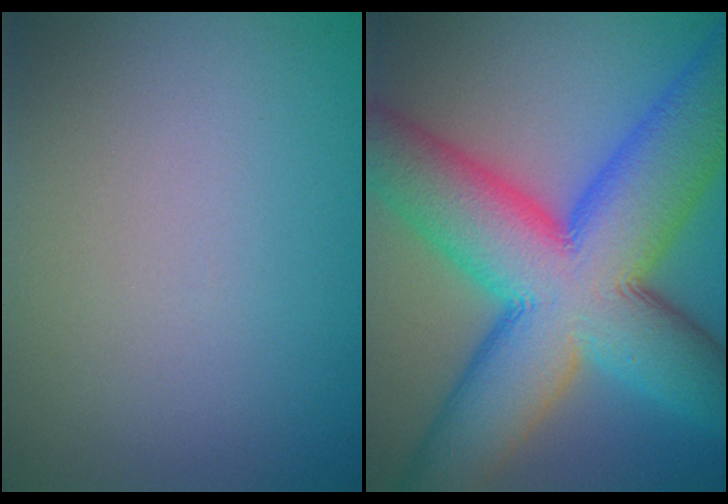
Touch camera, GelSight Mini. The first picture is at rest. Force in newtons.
{"total": 16.9, "press": 16.9, "slide": 0.3}